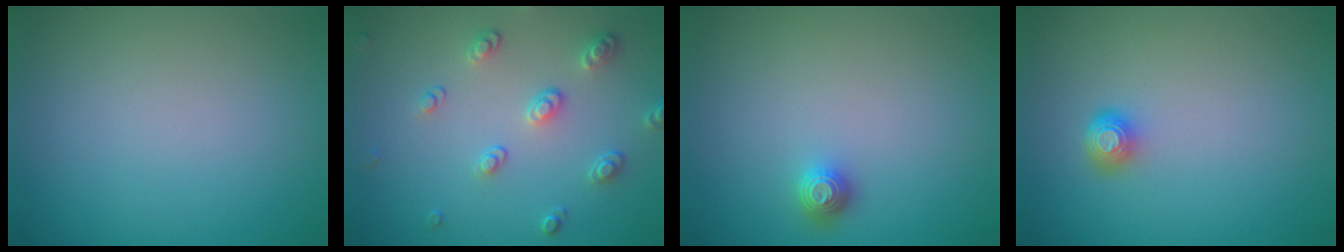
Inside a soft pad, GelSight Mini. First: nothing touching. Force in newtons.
{"total": 2.6, "press": 2.5, "slide": 0.7}
{"total": 1.4, "press": 1.2, "slide": 0.5}
{"total": 1.7, "press": 1.2, "slide": 1.1}